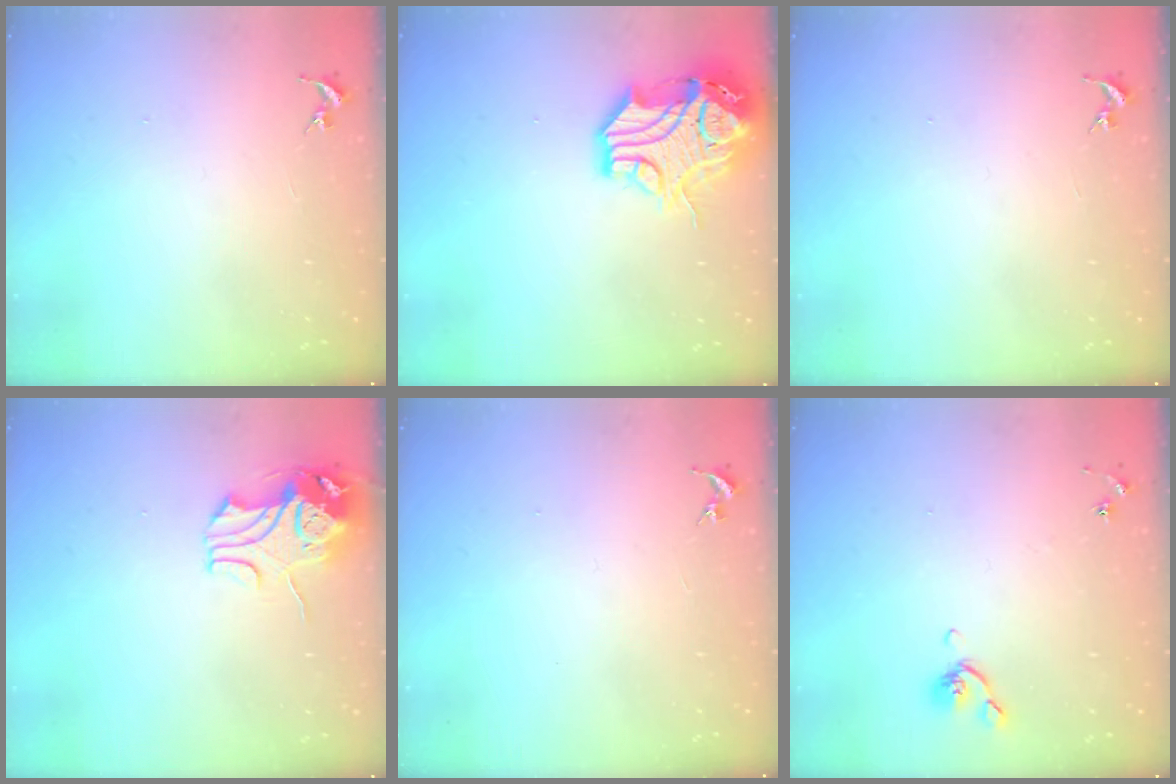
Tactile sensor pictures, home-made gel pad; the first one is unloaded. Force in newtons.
{"total": 17.5, "press": 17.4, "slide": 1.9}
{"total": 0.0}
{"total": 9.4, "press": 9.3, "slide": 1.5}
{"total": 0.0}
{"total": 5.6, "press": 5.4, "slide": 1.3}